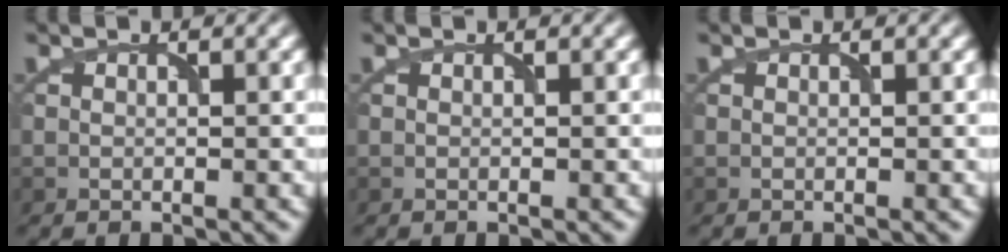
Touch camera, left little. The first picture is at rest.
{"total": 0.0}
{"total": 0.0}